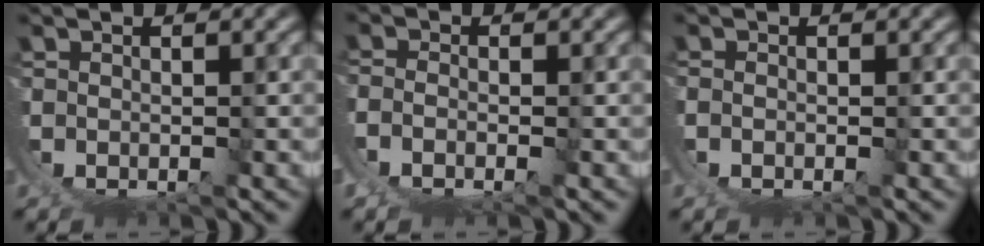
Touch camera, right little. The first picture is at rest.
{"total": 3.9, "force": [0.2, 3.1, 2.5], "torque": [-0.072, -0.016, 0.005]}
{"total": 1.2, "force": [0.0, 0.8, 0.9], "torque": [-0.027, -0.006, 0.002]}